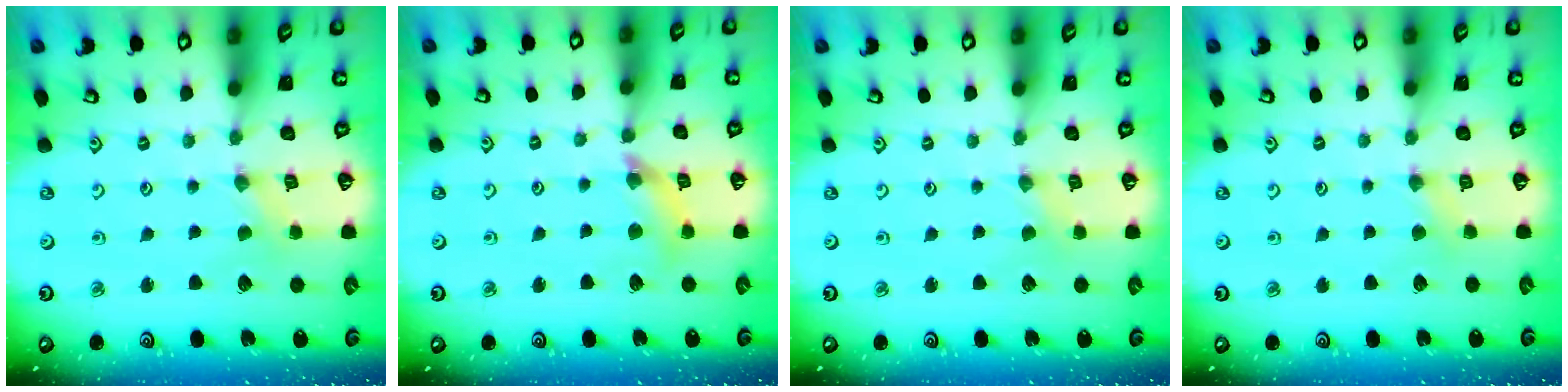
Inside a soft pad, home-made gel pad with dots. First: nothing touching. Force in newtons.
{"total": 8.9, "press": 8.9, "slide": 1.0}
{"total": 0.0}
{"total": 2.9, "press": 2.8, "slide": 0.6}